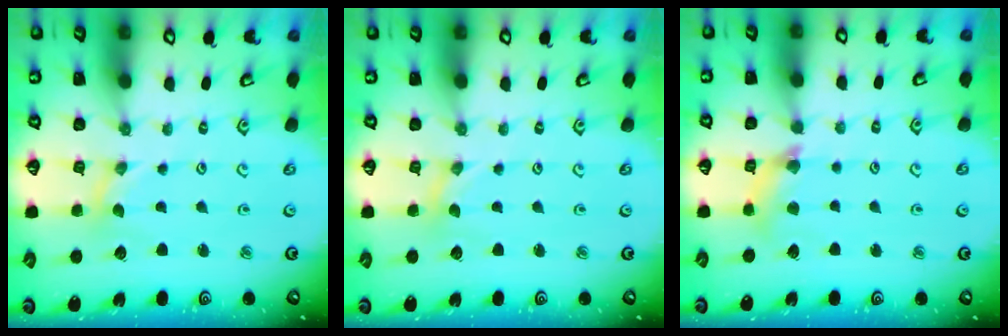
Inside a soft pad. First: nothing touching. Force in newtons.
{"total": 0.0}
{"total": 7.7, "press": 7.7, "slide": 0.9}